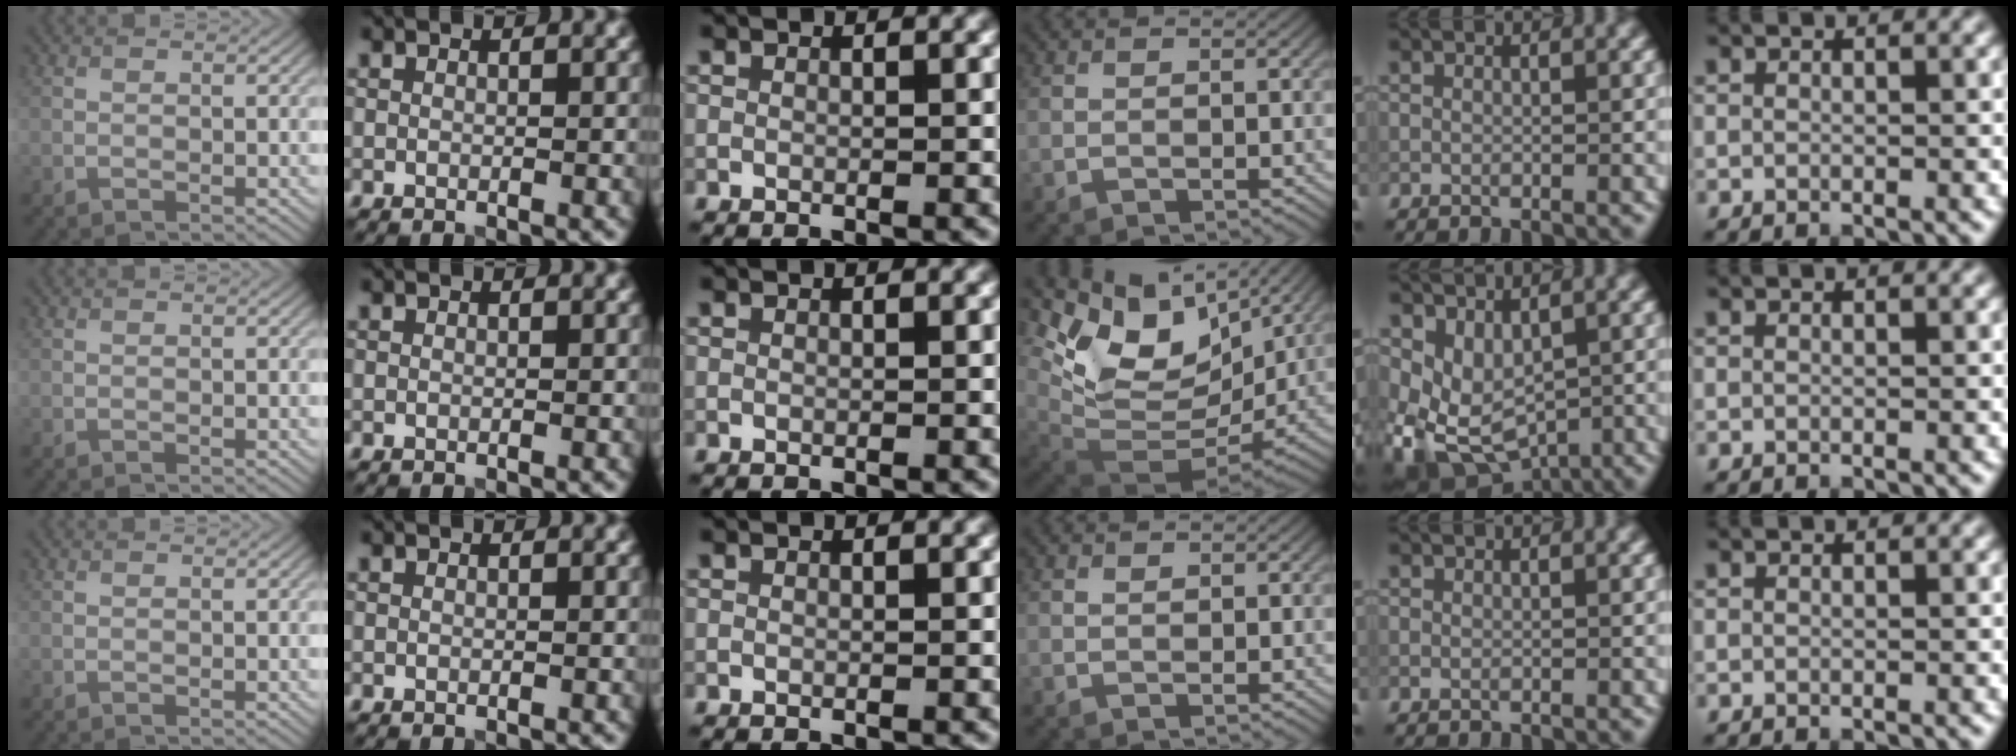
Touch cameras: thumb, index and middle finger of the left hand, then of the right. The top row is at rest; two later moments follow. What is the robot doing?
{"motion": "lift_and_place", "object": "coin"}